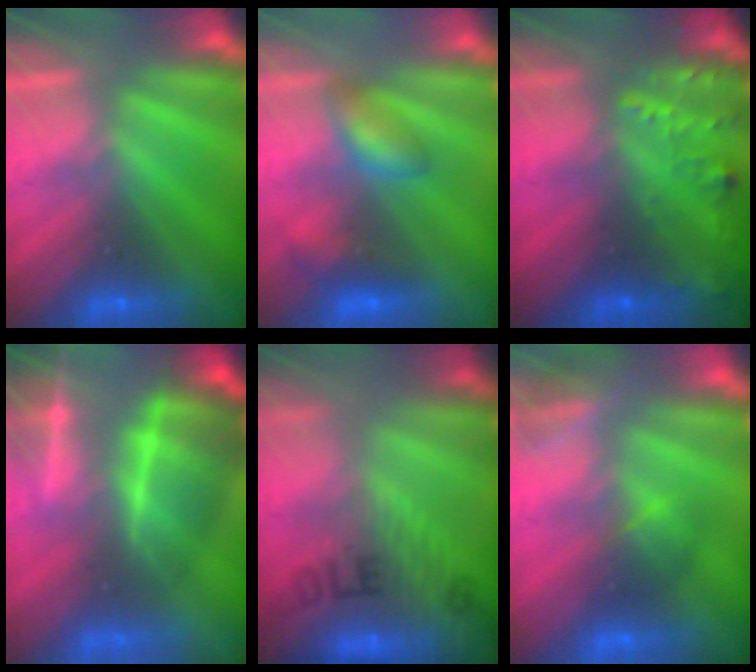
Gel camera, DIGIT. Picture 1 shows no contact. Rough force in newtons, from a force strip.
{"total": 2.9}
{"total": 7.6}
{"total": 8.1}
{"total": 7.7}
{"total": 3.6}